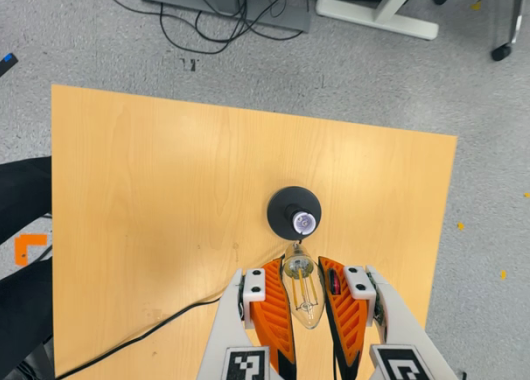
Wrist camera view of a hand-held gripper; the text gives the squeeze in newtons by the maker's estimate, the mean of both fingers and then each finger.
{"total": 23.5, "left": 26.3, "right": 20.6}